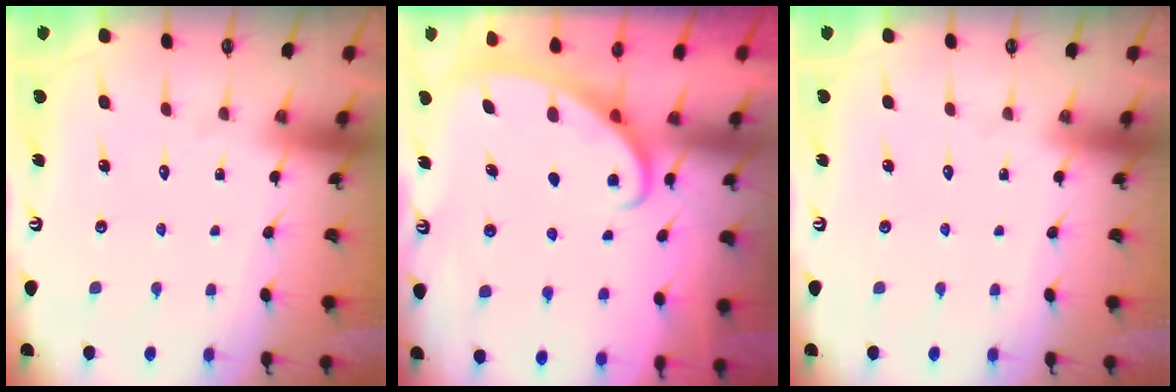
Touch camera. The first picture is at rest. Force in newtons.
{"total": 2.9, "press": 2.9, "slide": 0.3}
{"total": 0.0}